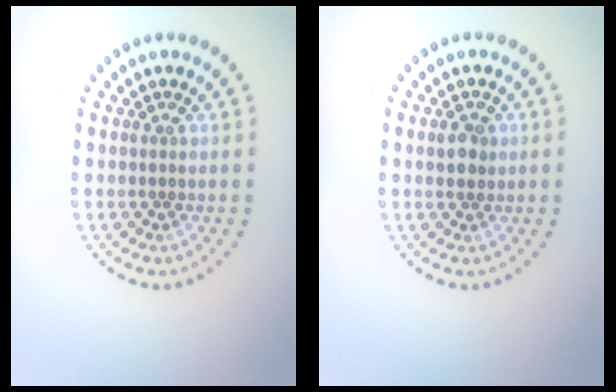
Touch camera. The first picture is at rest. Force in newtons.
{"total": 1.7, "press": 1.6, "slide": 0.5}